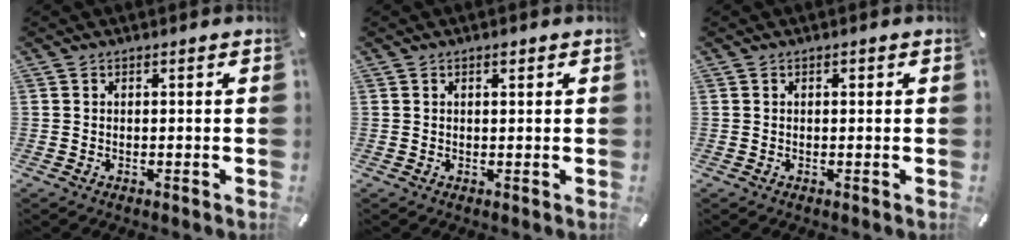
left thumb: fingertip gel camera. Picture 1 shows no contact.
{"total": 1.1, "force": [0.6, 0.5, 0.7], "torque": [-0.015, 0.003, 0.009]}
{"total": 0.6, "force": [0.2, 0.5, 0.3], "torque": [-0.007, 0.002, 0.002]}